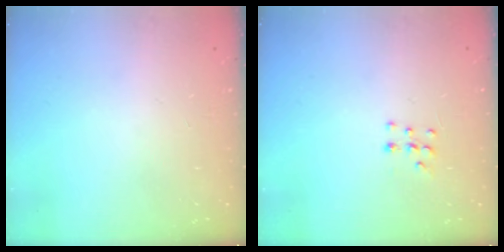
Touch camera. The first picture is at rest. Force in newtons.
{"total": 5.9, "press": 5.8, "slide": 1.1}